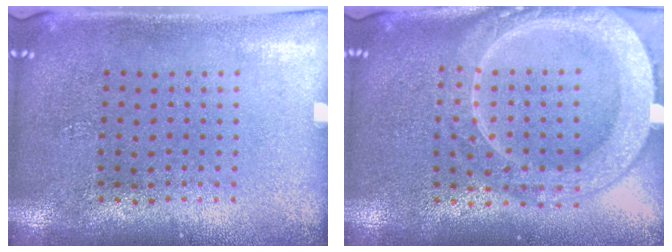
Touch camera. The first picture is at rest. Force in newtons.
{"total": 3.9, "press": 3.9, "slide": 0.5}